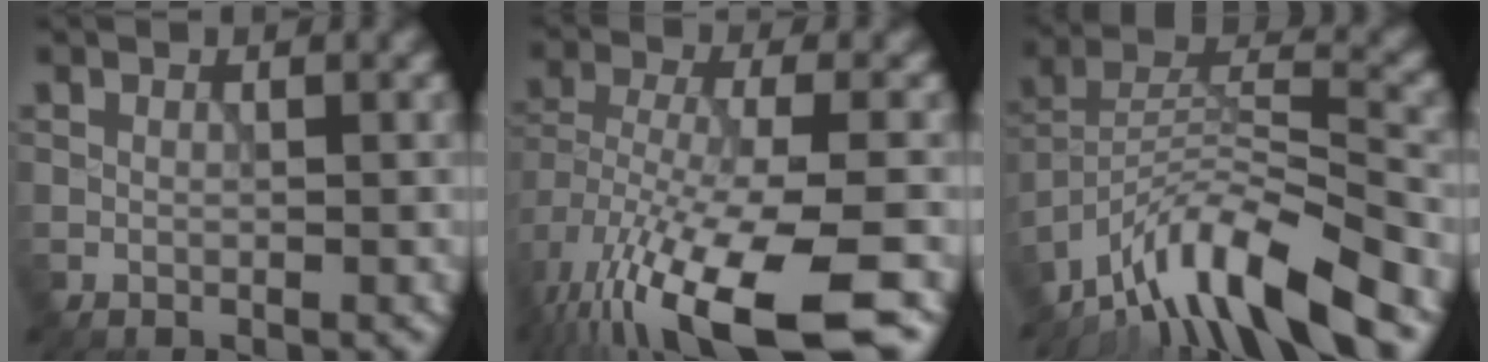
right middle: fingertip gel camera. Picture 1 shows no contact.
{"total": 13.4, "force": [-8.0, 4.4, 9.8], "torque": [-0.214, -0.033, -0.118]}
{"total": 11.1, "force": [-8.7, 2.2, 6.6], "torque": [-0.107, 0.010, -0.164]}